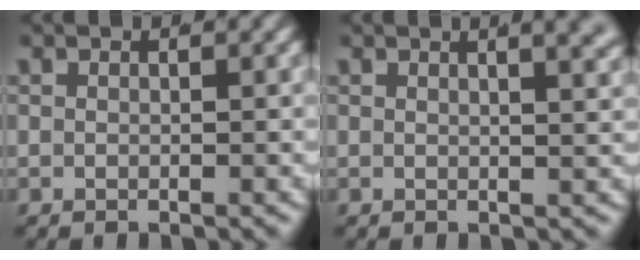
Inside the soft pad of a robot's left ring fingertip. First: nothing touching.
{"total": 4.0, "force": [2.5, 1.2, 2.9], "torque": [-0.022, 0.014, 0.031]}